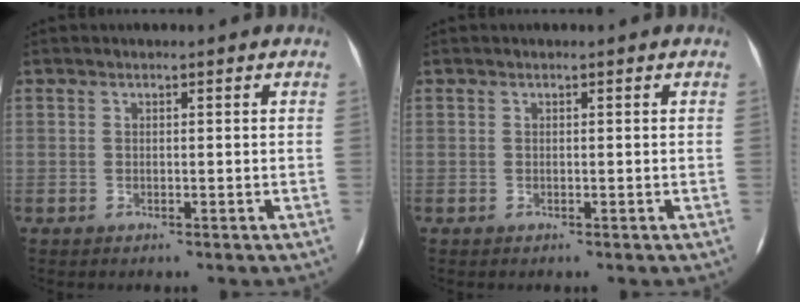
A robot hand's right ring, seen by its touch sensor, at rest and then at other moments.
{"total": 0.0}